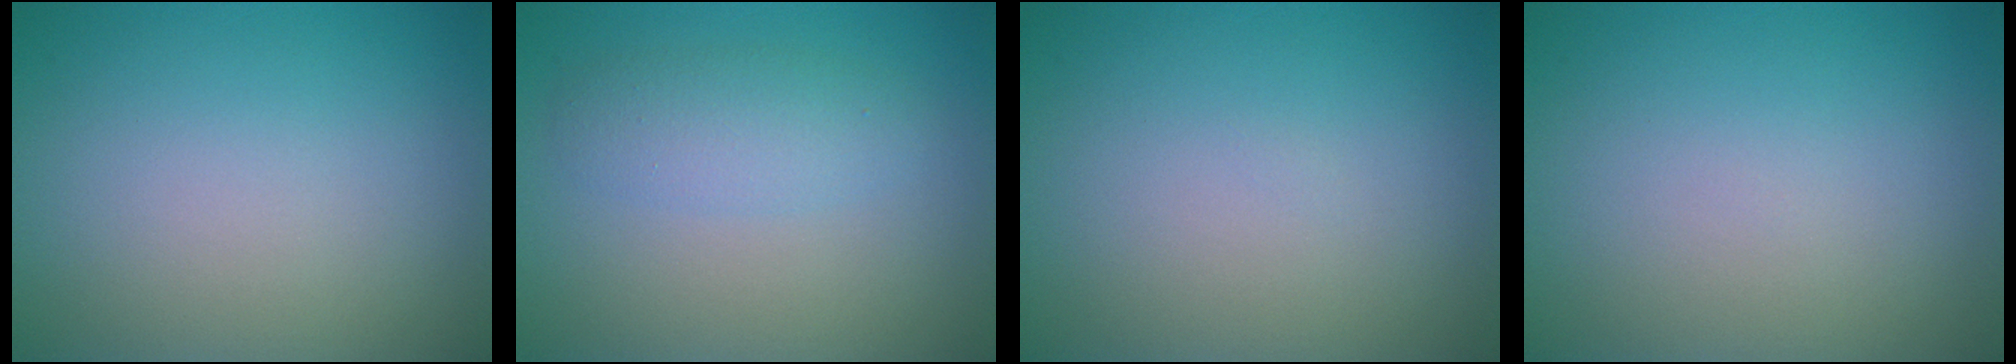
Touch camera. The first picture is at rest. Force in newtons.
{"total": 2.5, "press": 2.5, "slide": 0.2}
{"total": 0.0}
{"total": 0.0}